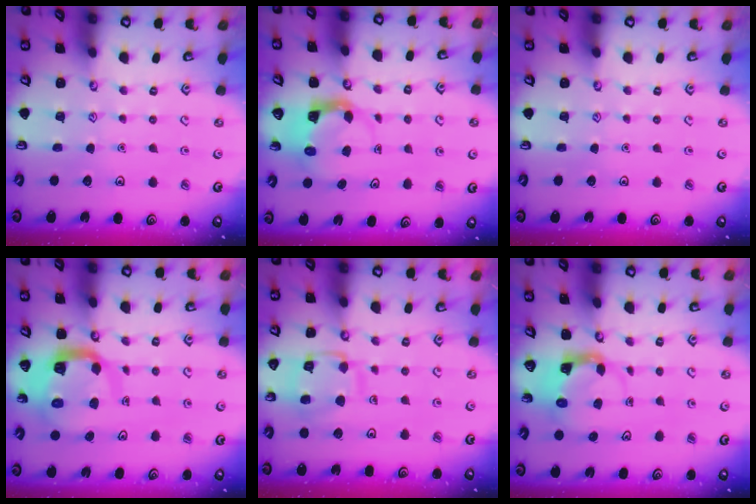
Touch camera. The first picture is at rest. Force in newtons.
{"total": 3.9, "press": 3.9, "slide": 0.3}
{"total": 0.0}
{"total": 10.2, "press": 10.1, "slide": 1.4}
{"total": 11.2, "press": 11.2, "slide": 1.0}
{"total": 3.7, "press": 3.7, "slide": 0.6}